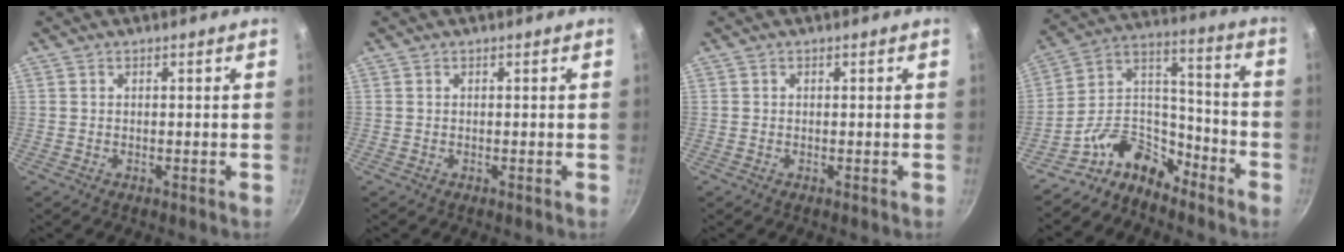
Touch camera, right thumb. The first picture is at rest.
{"total": 0.0}
{"total": 0.0}
{"total": 13.1, "force": [-10.0, 6.8, 5.0], "torque": [-0.057, 0.113, -0.202]}